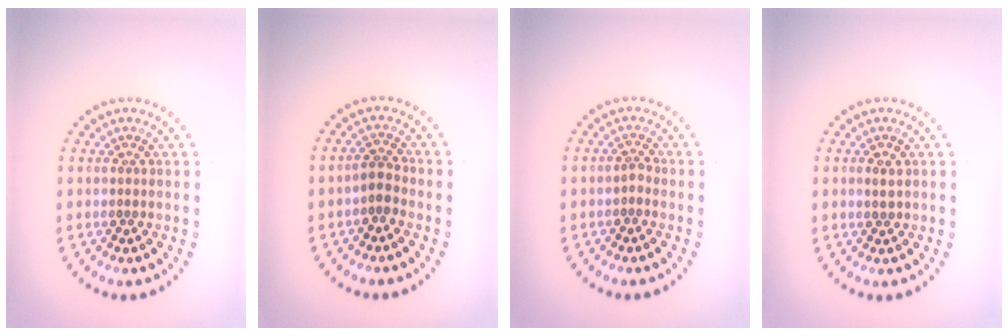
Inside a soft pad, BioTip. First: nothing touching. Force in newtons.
{"total": 1.7, "press": 1.4, "slide": 0.9}
{"total": 0.9, "press": 0.7, "slide": 0.6}
{"total": 1.0, "press": 1.0, "slide": 0.3}